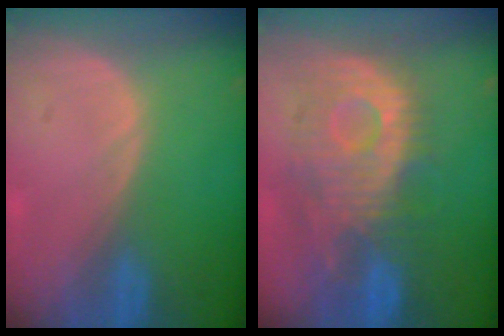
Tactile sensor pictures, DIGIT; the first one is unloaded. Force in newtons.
{"total": 11.2, "press": 10.3, "slide": 4.5}